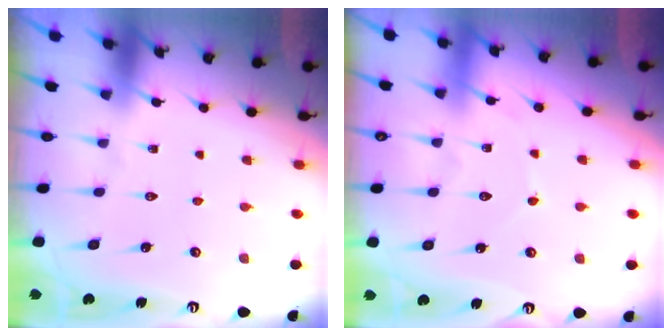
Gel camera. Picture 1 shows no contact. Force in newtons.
{"total": 3.9, "press": 3.9, "slide": 0.4}